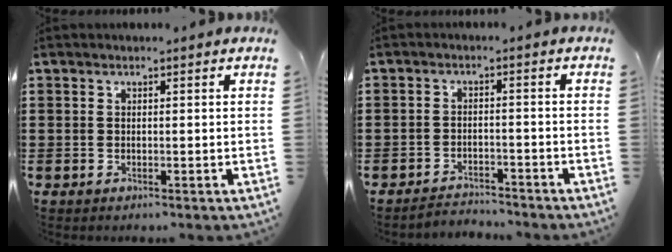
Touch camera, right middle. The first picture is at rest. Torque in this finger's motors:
{"motor_torque": [1.08, 0.18, 0.04, 0.01]}